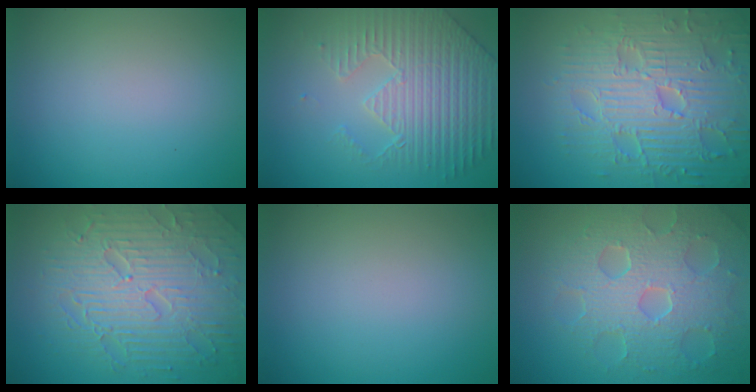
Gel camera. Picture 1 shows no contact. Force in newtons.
{"total": 4.7, "press": 4.6, "slide": 1.1}
{"total": 9.1, "press": 6.6, "slide": 6.3}
{"total": 8.8, "press": 6.3, "slide": 6.1}
{"total": 0.0}
{"total": 8.5, "press": 5.9, "slide": 6.1}